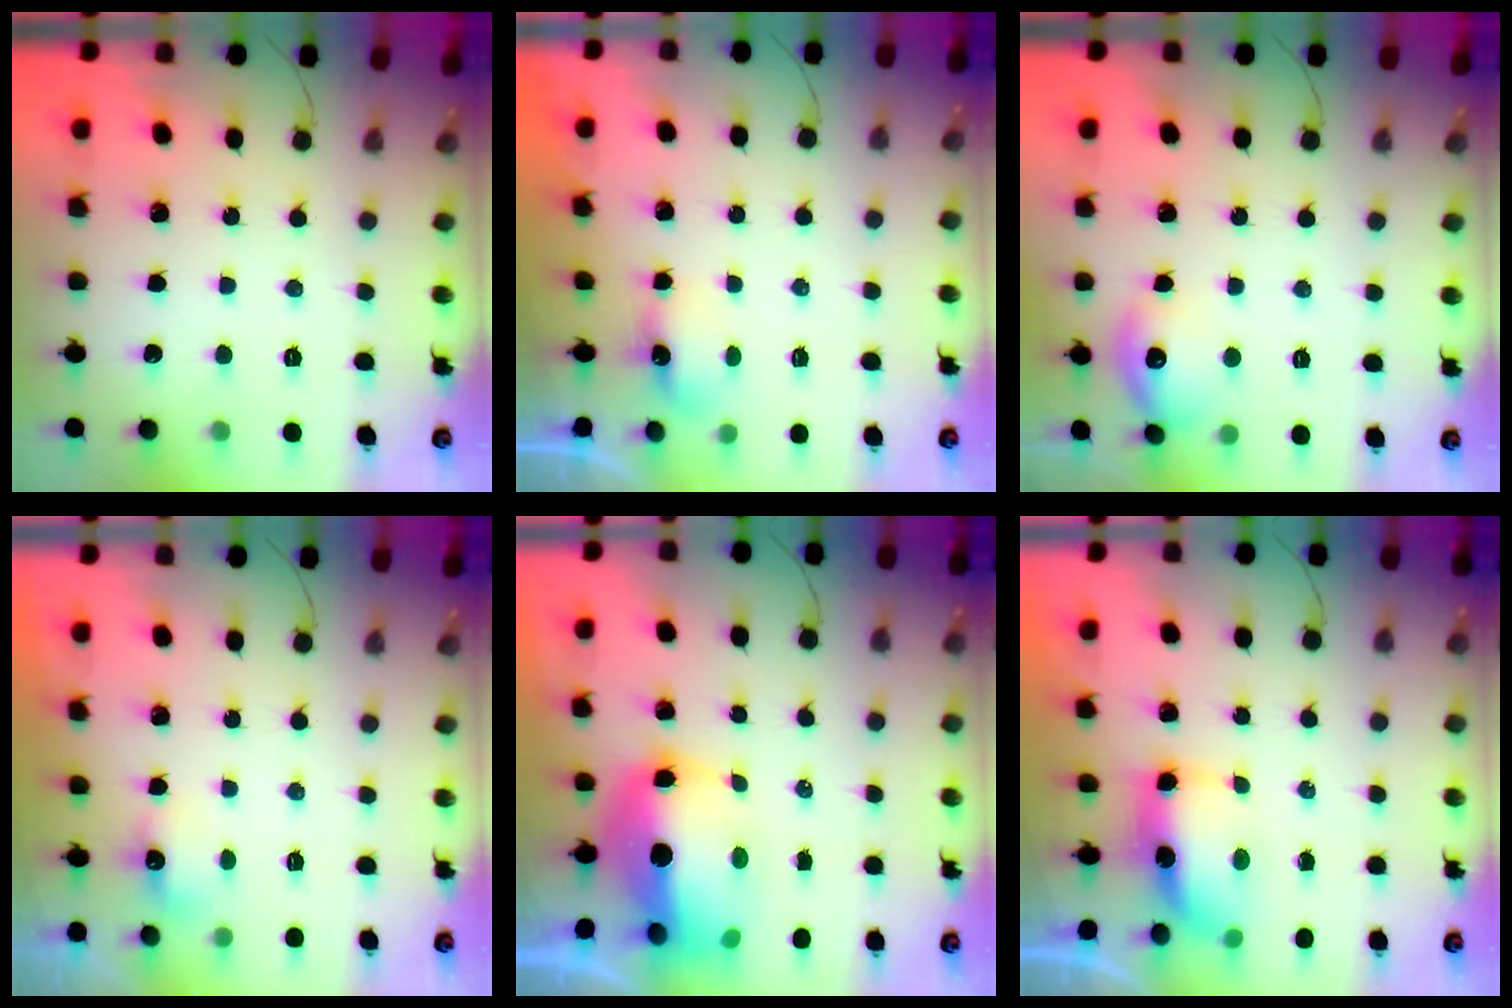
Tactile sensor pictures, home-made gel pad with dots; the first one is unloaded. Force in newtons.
{"total": 4.7, "press": 4.5, "slide": 1.3}
{"total": 11.3, "press": 11.3, "slide": 0.4}
{"total": 4.9, "press": 4.8, "slide": 0.8}
{"total": 11.7, "press": 11.5, "slide": 2.4}
{"total": 6.7, "press": 6.6, "slide": 1.1}